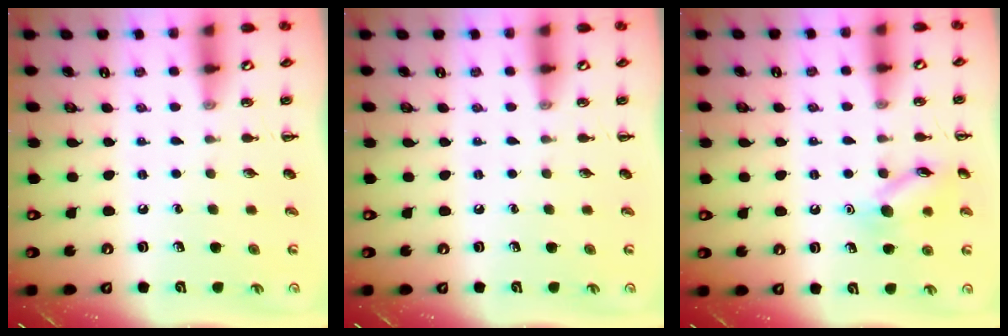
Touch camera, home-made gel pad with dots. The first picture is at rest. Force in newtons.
{"total": 0.0}
{"total": 11.0, "press": 11.0, "slide": 0.5}